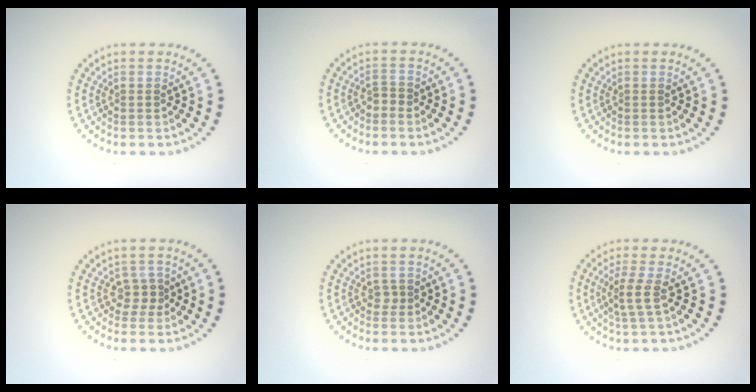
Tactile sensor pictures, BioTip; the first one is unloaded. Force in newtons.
{"total": 0.9, "press": 0.8, "slide": 0.4}
{"total": 0.0}
{"total": 1.6, "press": 1.1, "slide": 1.1}
{"total": 0.6, "press": 0.5, "slide": 0.3}
{"total": 2.0, "press": 1.5, "slide": 1.2}